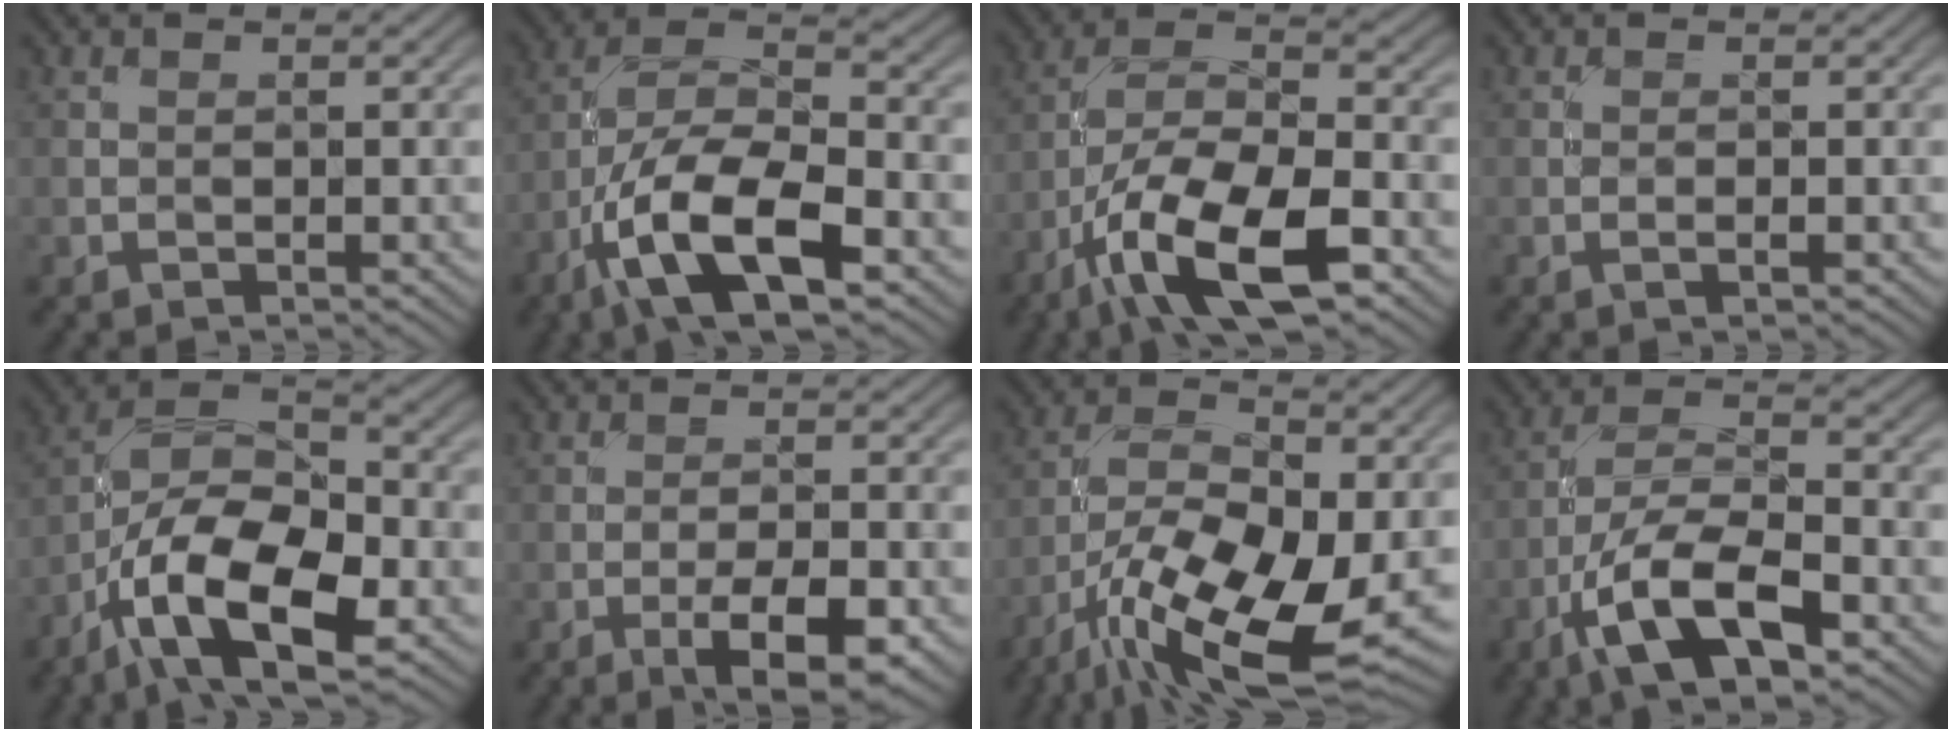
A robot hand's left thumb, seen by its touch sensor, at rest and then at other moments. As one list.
[{"total": 13.6, "force": [-6.3, 5.3, 10.9], "torque": [-0.211, -0.006, -0.128]}, {"total": 13.4, "force": [-6.9, 4.7, 10.5], "torque": [-0.199, -0.001, -0.138]}, {"total": 0.9, "force": [-0.2, 0.1, 0.8], "torque": [-0.018, 0.002, -0.005]}, {"total": 14.4, "force": [-6.8, 6.5, 10.8], "torque": [-0.209, -0.011, -0.141]}, {"total": 7.0, "force": [-3.4, 2.1, 5.7], "torque": [-0.094, 0.001, -0.051]}, {"total": 14.7, "force": [-6.7, 5.6, 11.8], "torque": [-0.224, -0.023, -0.129]}, {"total": 12.0, "force": [-6.0, 4.4, 9.4], "torque": [-0.180, -0.003, -0.122]}]